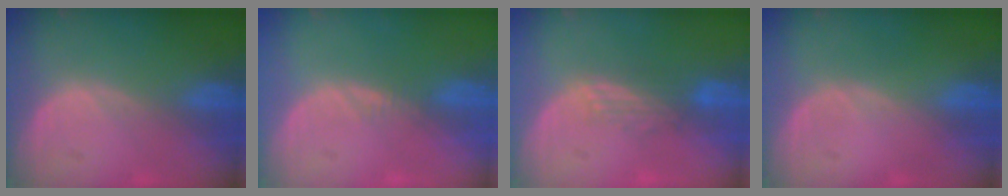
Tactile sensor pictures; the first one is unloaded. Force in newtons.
{"total": 0.8, "press": 0.8, "slide": 0.1}
{"total": 2.8, "press": 2.6, "slide": 1.2}
{"total": 0.0}